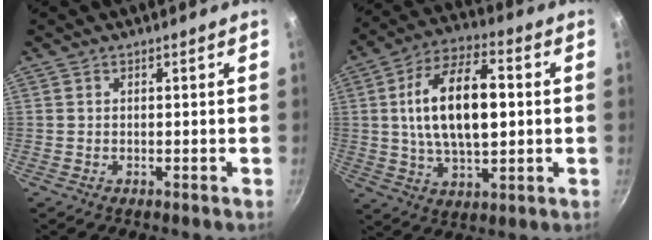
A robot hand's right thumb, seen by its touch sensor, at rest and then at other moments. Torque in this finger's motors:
{"motor_torque": [-0.81, 1.89, 1.27, 0.51, 0.48]}